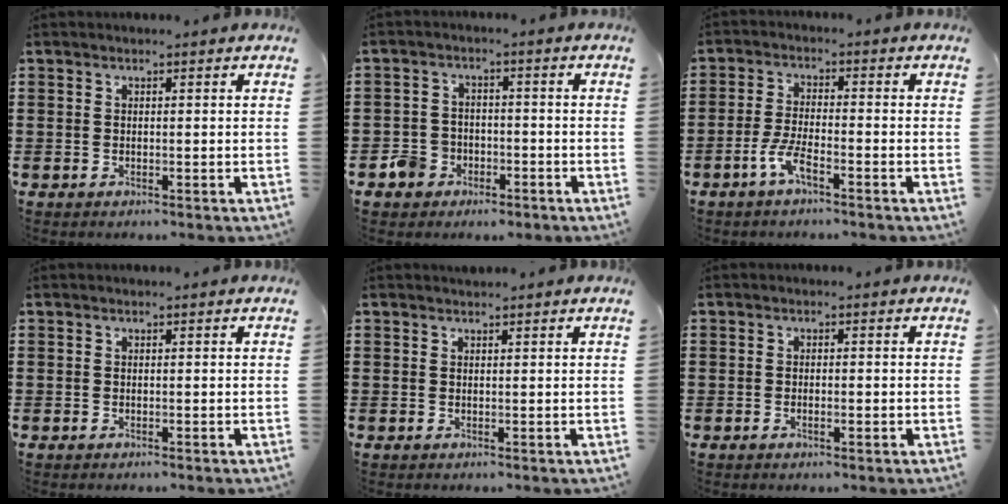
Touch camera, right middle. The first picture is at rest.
{"total": 4.3, "force": [-2.6, 3.2, 1.1], "torque": [-0.038, 0.003, -0.056]}
{"total": 4.4, "force": [-2.6, 0.8, 3.5], "torque": [-0.075, -0.001, -0.053]}
{"total": 0.0}
{"total": 0.6, "force": [0.6, 0.0, -0.1], "torque": [-0.001, -0.002, 0.012]}
{"total": 1.1, "force": [-0.4, 0.3, 0.9], "torque": [-0.017, -0.002, -0.007]}